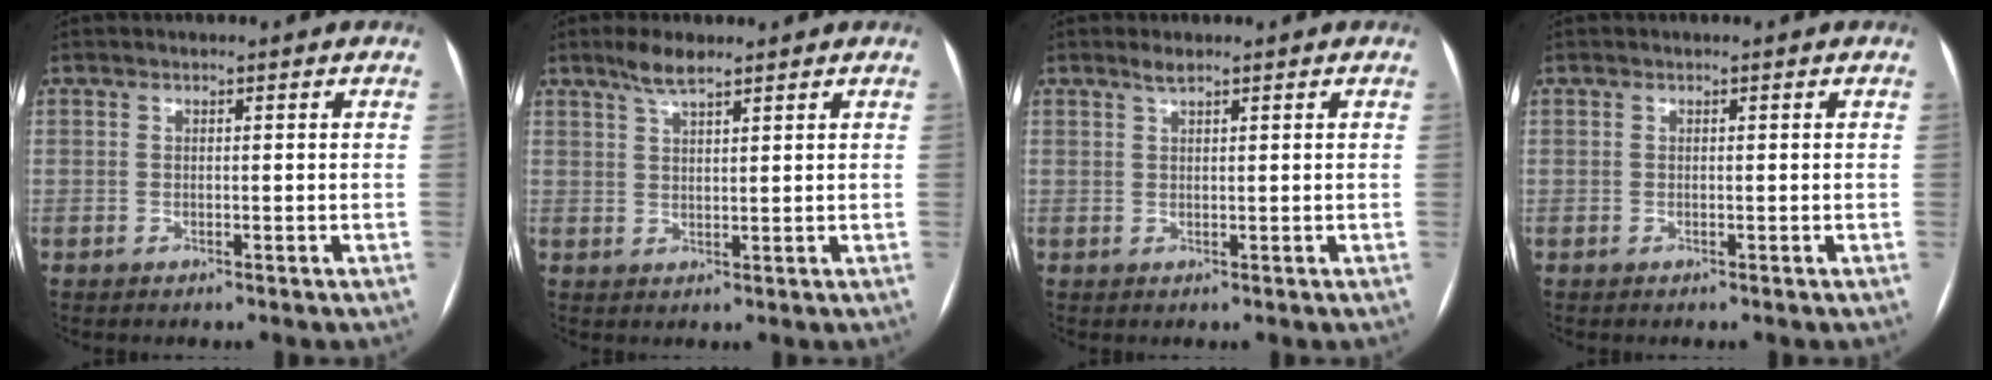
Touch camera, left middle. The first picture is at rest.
{"total": 3.7, "force": [2.9, 0.6, 2.3], "torque": [-0.048, 0.005, 0.056]}
{"total": 1.3, "force": [1.0, 0.1, 0.8], "torque": [-0.016, 0.003, 0.021]}
{"total": 0.0}